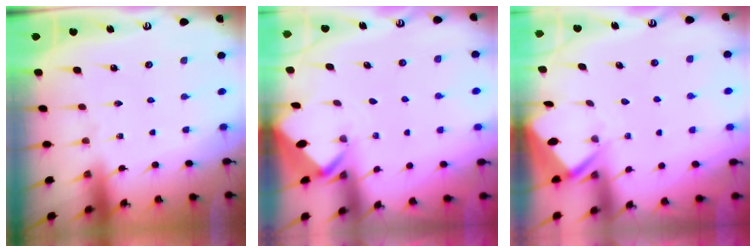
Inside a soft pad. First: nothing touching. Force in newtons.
{"total": 2.2, "press": 2.2, "slide": 0.2}
{"total": 3.5, "press": 3.5, "slide": 0.3}